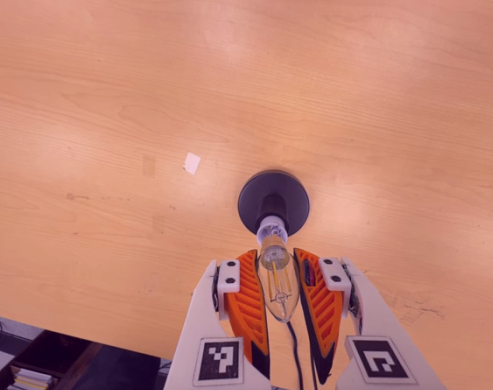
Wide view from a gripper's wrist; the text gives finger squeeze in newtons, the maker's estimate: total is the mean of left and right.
{"total": 22.2, "left": 25.0, "right": 19.4}